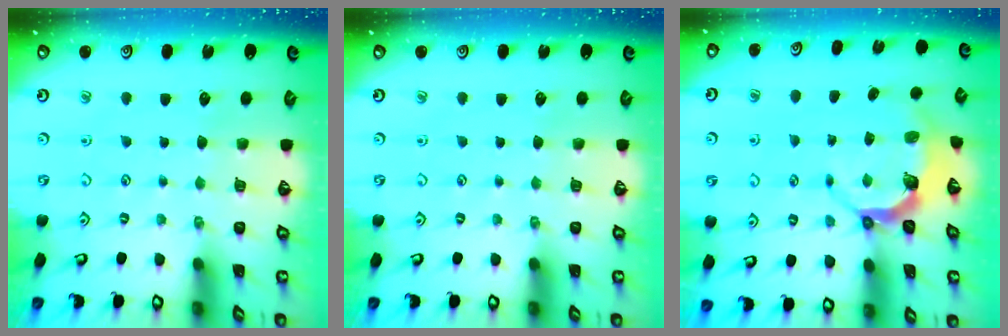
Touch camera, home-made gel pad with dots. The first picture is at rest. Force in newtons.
{"total": 0.0}
{"total": 5.6, "press": 4.1, "slide": 3.8}